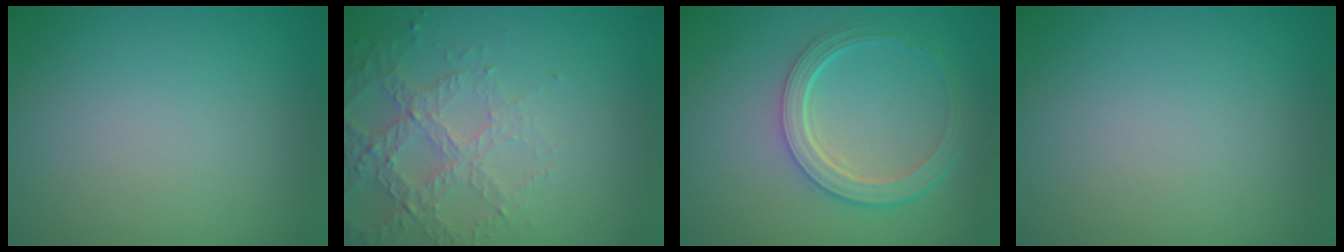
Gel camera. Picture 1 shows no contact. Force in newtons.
{"total": 4.1, "press": 3.1, "slide": 2.8}
{"total": 4.4, "press": 3.4, "slide": 2.8}
{"total": 0.0}